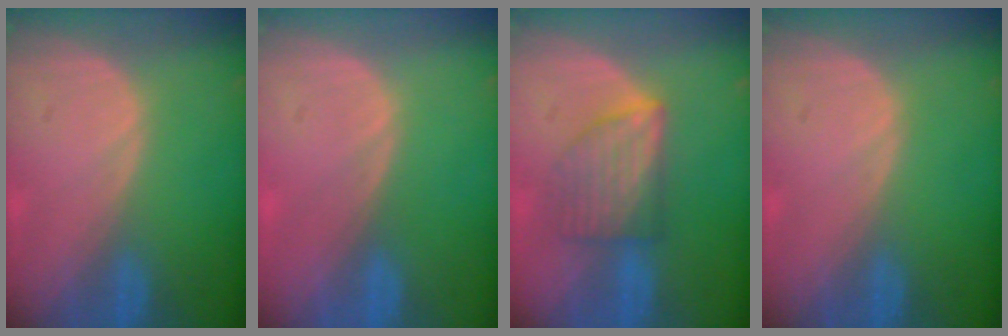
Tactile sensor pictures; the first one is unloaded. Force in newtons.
{"total": 0.0}
{"total": 6.0, "press": 6.0, "slide": 0.7}
{"total": 0.0}